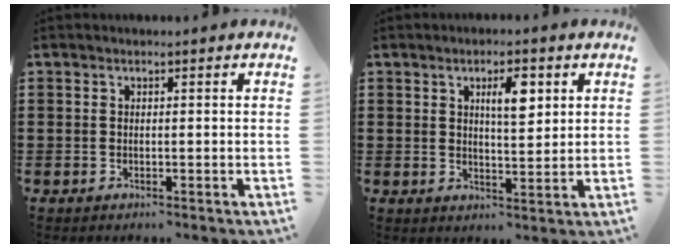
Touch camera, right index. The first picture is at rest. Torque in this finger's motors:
{"motor_torque": [0.26, -0.11, 0.15, 0.04]}